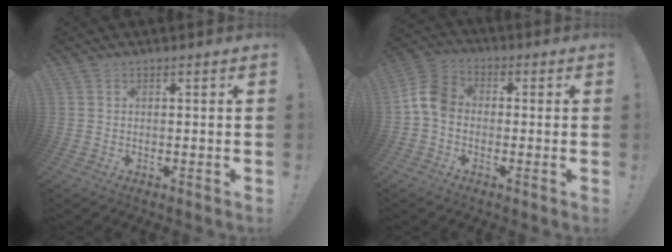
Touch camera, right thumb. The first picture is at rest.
{"total": 9.8, "force": [-1.2, 7.4, 6.4], "torque": [-0.121, 0.027, -0.013]}